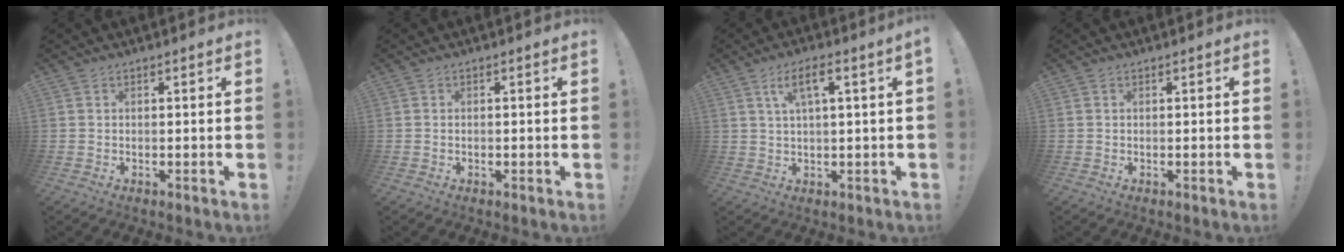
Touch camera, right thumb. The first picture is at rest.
{"total": 0.0}
{"total": 5.8, "force": [1.6, 0.9, 5.5], "torque": [-0.097, 0.003, 0.025]}
{"total": 0.0}